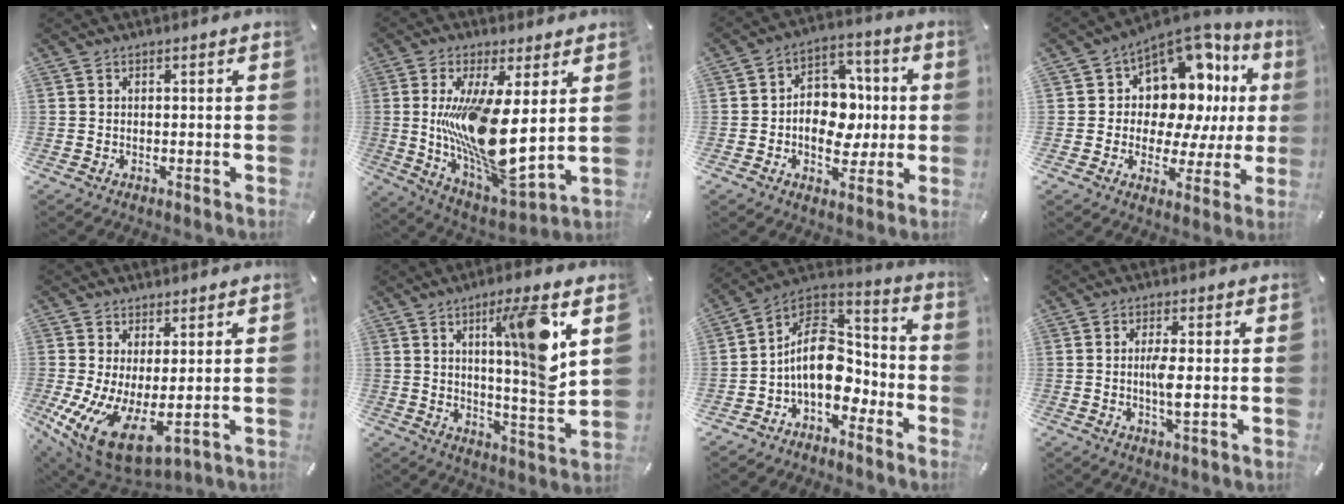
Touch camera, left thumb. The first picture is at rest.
{"total": 18.6, "force": [3.3, 6.1, 17.2], "torque": [-0.336, -0.051, 0.060]}
{"total": 10.8, "force": [-1.2, 9.0, 5.8], "torque": [-0.075, 0.012, -0.015]}
{"total": 12.7, "force": [5.9, 8.9, 6.9], "torque": [-0.084, -0.077, 0.102]}
{"total": 11.1, "force": [-0.8, 5.5, 9.6], "torque": [-0.193, -0.026, -0.001]}
{"total": 14.9, "force": [6.2, 1.9, 13.4], "torque": [-0.207, -0.029, 0.091]}
{"total": 13.7, "force": [-3.3, 10.0, 8.8], "torque": [-0.158, 0.008, -0.062]}
{"total": 4.6, "force": [0.1, 1.0, 4.5], "torque": [-0.092, -0.009, 0.000]}